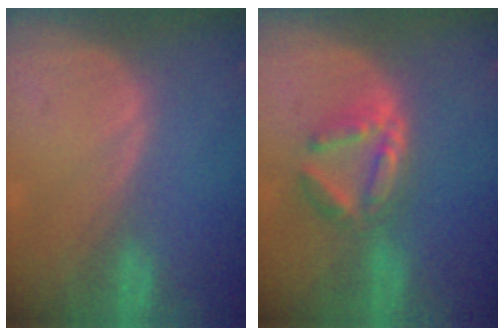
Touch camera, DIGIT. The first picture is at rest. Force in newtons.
{"total": 5.5, "press": 5.4, "slide": 1.1}